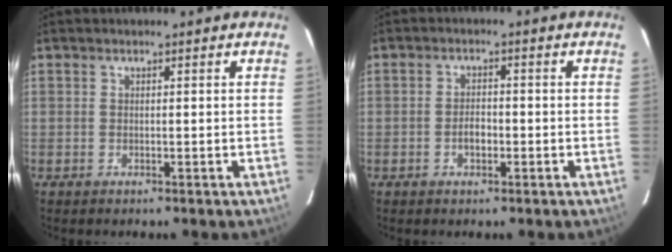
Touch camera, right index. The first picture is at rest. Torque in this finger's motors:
{"motor_torque": [0.41, -0.33, 0.23, 0.04]}